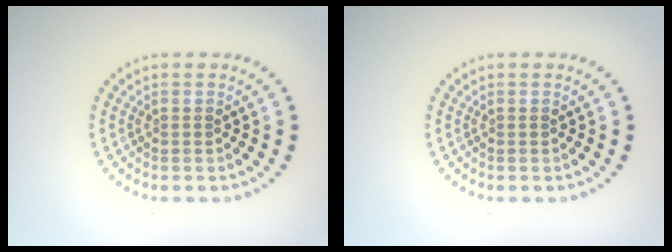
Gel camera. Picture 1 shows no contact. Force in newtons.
{"total": 0.0}